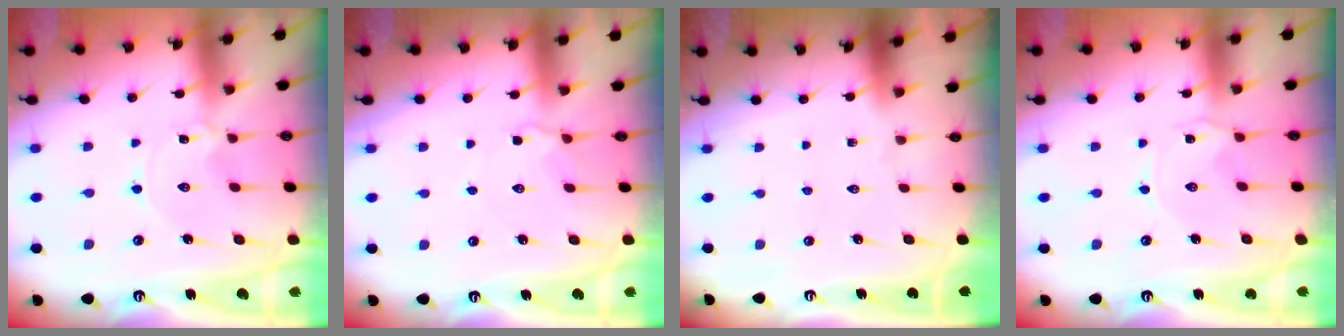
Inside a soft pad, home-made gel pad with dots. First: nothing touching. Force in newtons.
{"total": 2.6, "press": 2.5, "slide": 0.7}
{"total": 0.0}
{"total": 2.5, "press": 2.5, "slide": 0.4}